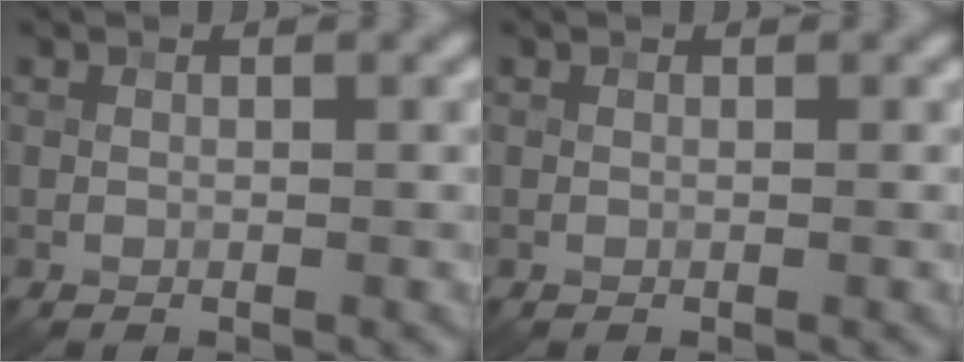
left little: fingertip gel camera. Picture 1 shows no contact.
{"total": 0.0}